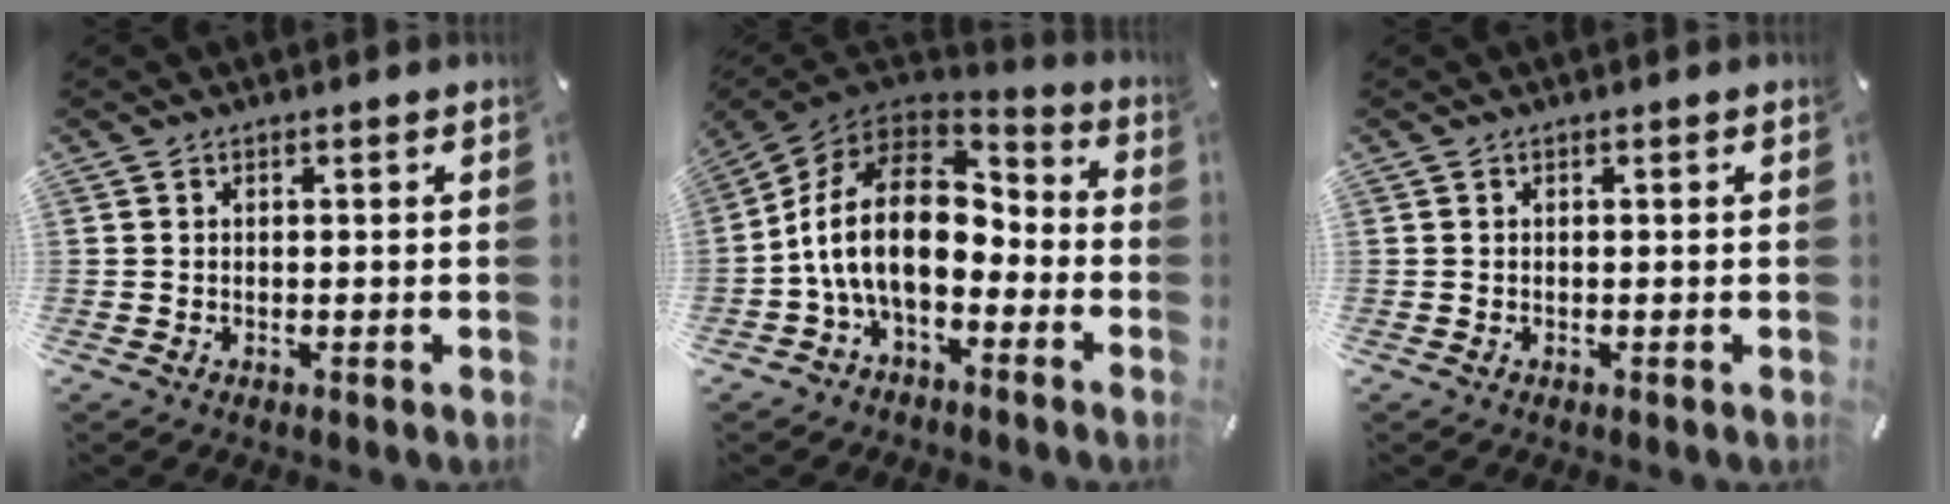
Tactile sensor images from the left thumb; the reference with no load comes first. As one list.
[{"total": 18.1, "force": [-2.2, 11.4, 13.9], "torque": [-0.289, 0.019, -0.038]}, {"total": 0.0}]